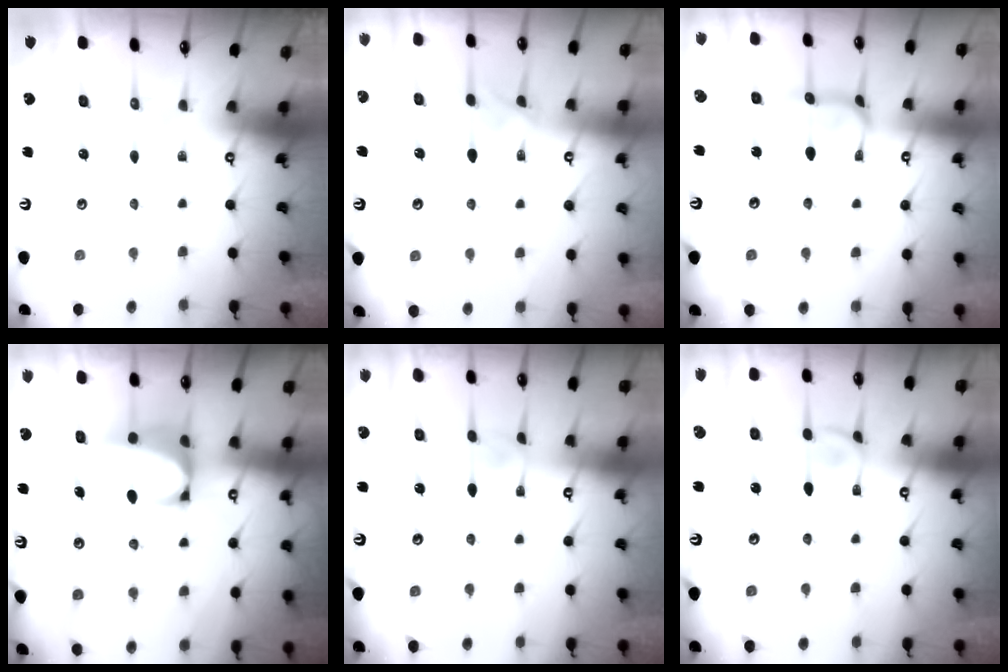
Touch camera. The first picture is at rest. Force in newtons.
{"total": 1.7, "press": 1.1, "slide": 1.2}
{"total": 7.3, "press": 7.2, "slide": 1.1}
{"total": 4.3, "press": 4.2, "slide": 1.1}
{"total": 3.3, "press": 3.3, "slide": 0.2}
{"total": 2.8, "press": 2.8, "slide": 0.2}